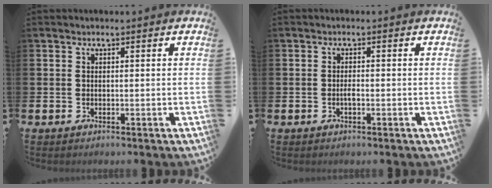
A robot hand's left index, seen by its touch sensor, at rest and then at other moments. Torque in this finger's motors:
{"motor_torque": [0.17, 0.12, 0.02, 0.00]}